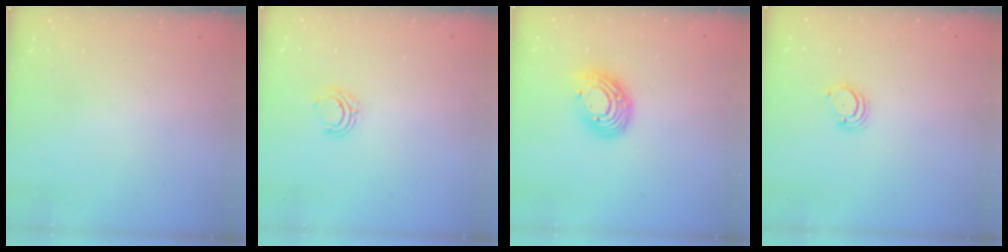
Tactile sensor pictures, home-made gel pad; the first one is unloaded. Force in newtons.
{"total": 4.7, "press": 4.7, "slide": 0.8}
{"total": 11.6, "press": 11.5, "slide": 1.1}
{"total": 2.2, "press": 2.2, "slide": 0.3}